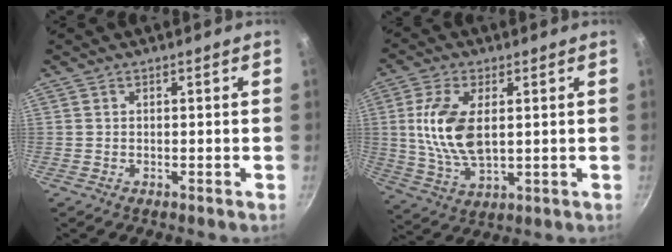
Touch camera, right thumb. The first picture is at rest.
{"total": 12.4, "force": [1.9, 6.4, 10.5], "torque": [-0.203, -0.009, 0.040]}